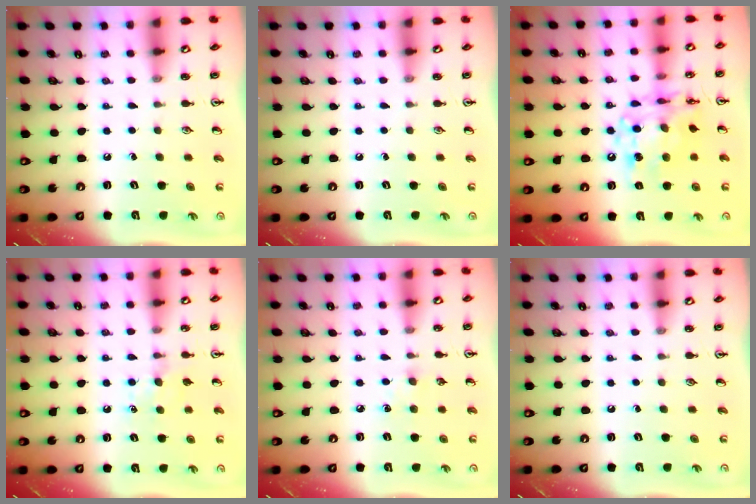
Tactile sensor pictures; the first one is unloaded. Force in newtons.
{"total": 0.0}
{"total": 13.6, "press": 13.5, "slide": 1.0}
{"total": 5.5, "press": 5.5, "slide": 0.8}
{"total": 4.9, "press": 4.9, "slide": 0.7}
{"total": 0.0}